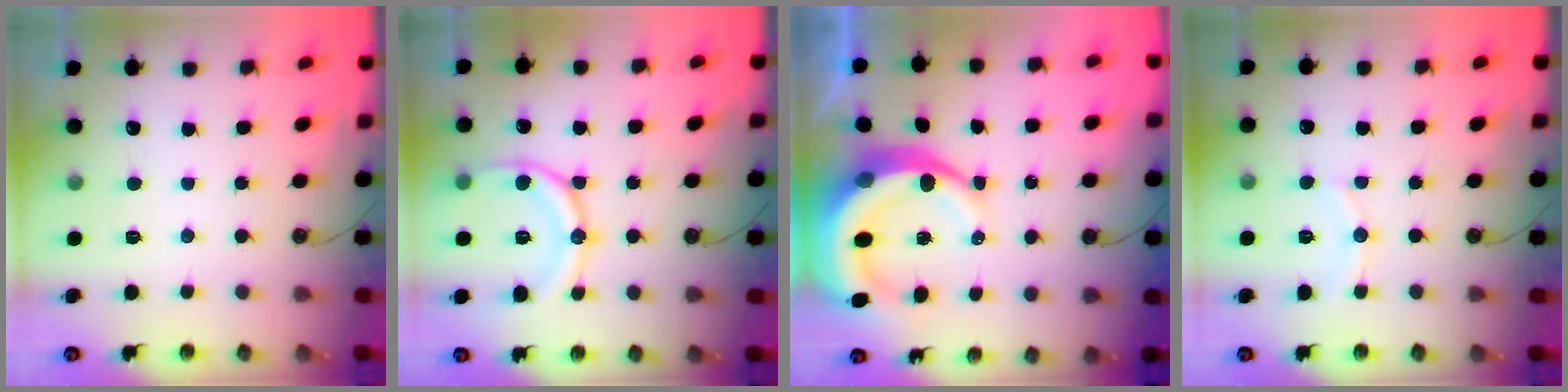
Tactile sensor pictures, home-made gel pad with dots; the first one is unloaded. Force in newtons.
{"total": 14.3, "press": 14.2, "slide": 1.4}
{"total": 11.9, "press": 11.8, "slide": 1.6}
{"total": 7.1, "press": 7.1, "slide": 0.5}